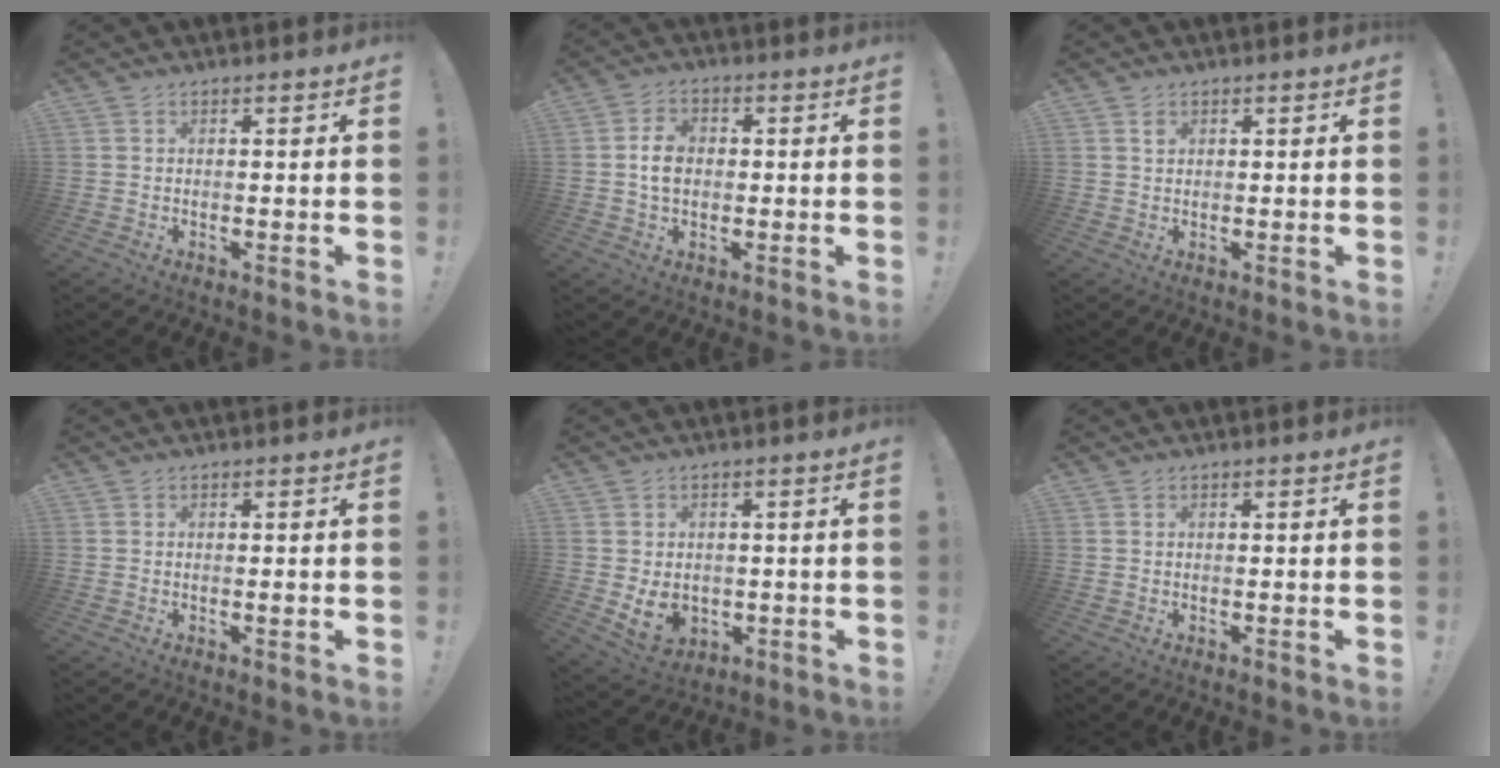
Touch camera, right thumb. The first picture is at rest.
{"total": 6.1, "force": [0.1, 4.6, 4.1], "torque": [-0.059, 0.007, -0.001]}
{"total": 1.2, "force": [0.7, 0.8, 0.5], "torque": [0.003, -0.003, 0.011]}
{"total": 1.1, "force": [-0.2, 0.1, 1.1], "torque": [-0.010, -0.004, -0.005]}
{"total": 6.6, "force": [0.1, 5.5, 3.7], "torque": [-0.052, -0.008, 0.004]}
{"total": 0.0}